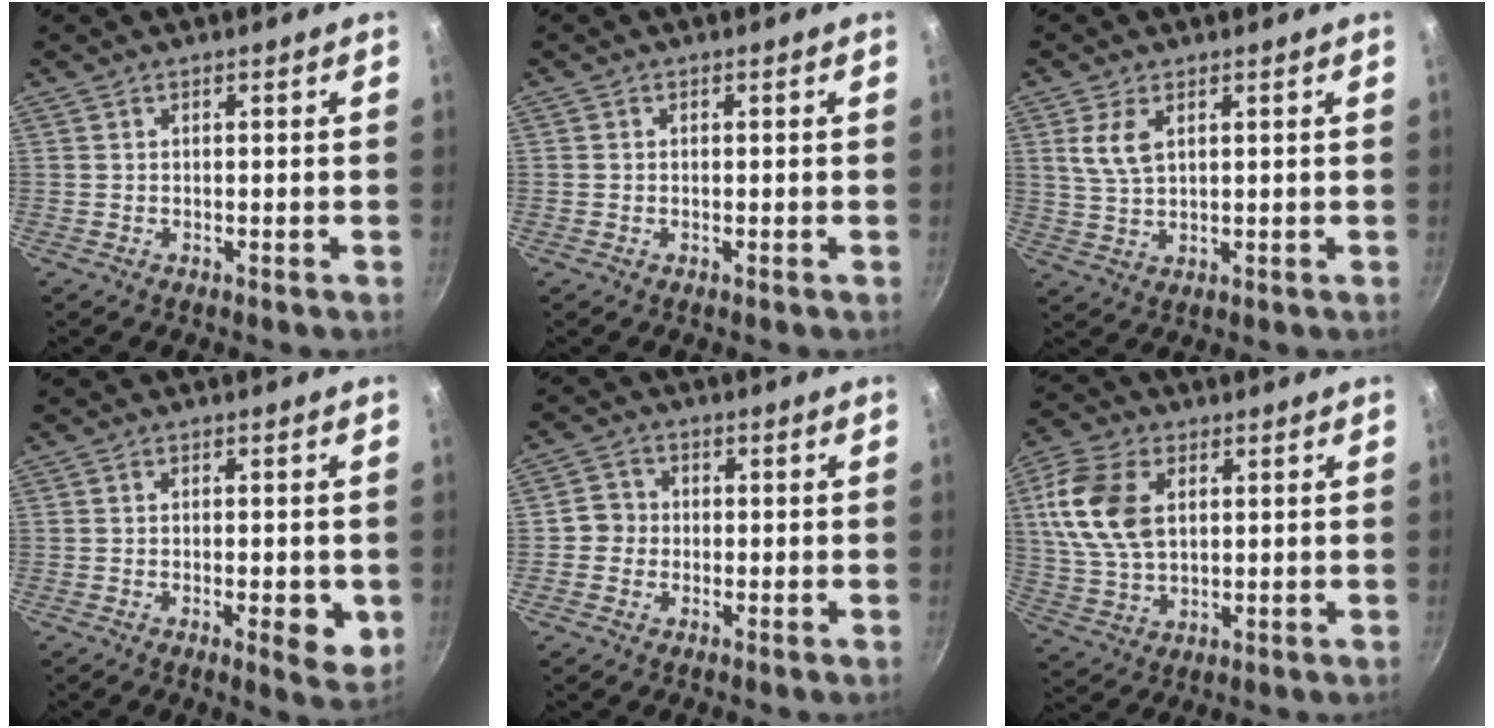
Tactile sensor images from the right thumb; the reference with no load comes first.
{"total": 0.0}
{"total": 5.5, "force": [2.1, 2.7, 4.3], "torque": [-0.083, -0.010, 0.044]}
{"total": 5.7, "force": [-1.4, 2.0, 5.2], "torque": [-0.060, -0.004, -0.017]}
{"total": 3.8, "force": [-0.7, 3.6, 1.0], "torque": [0.005, 0.011, -0.024]}
{"total": 13.8, "force": [3.3, 8.8, 10.0], "torque": [-0.187, -0.002, 0.062]}